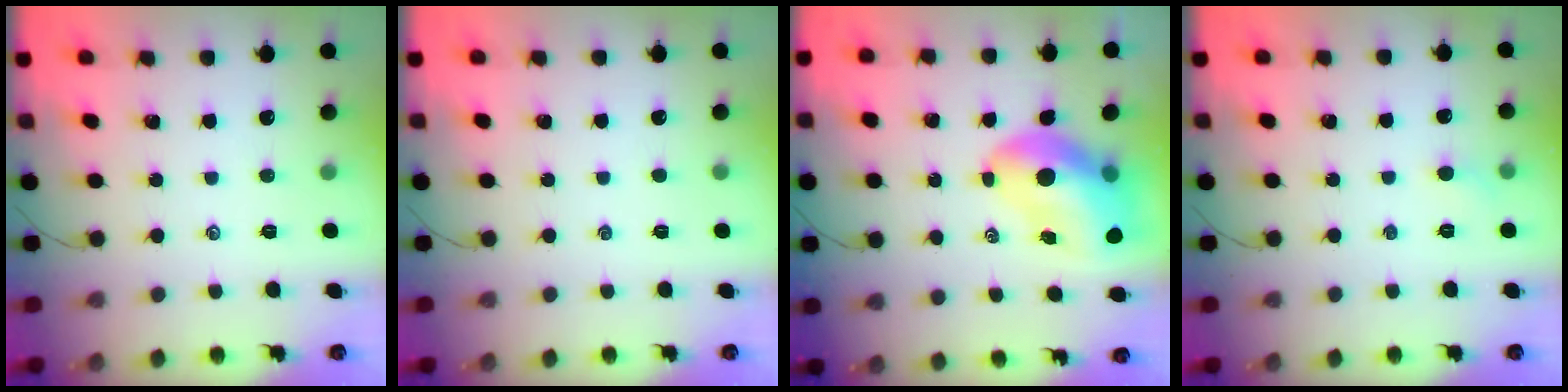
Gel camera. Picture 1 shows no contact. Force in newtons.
{"total": 0.0}
{"total": 13.1, "press": 12.6, "slide": 3.6}
{"total": 3.3, "press": 3.1, "slide": 1.2}